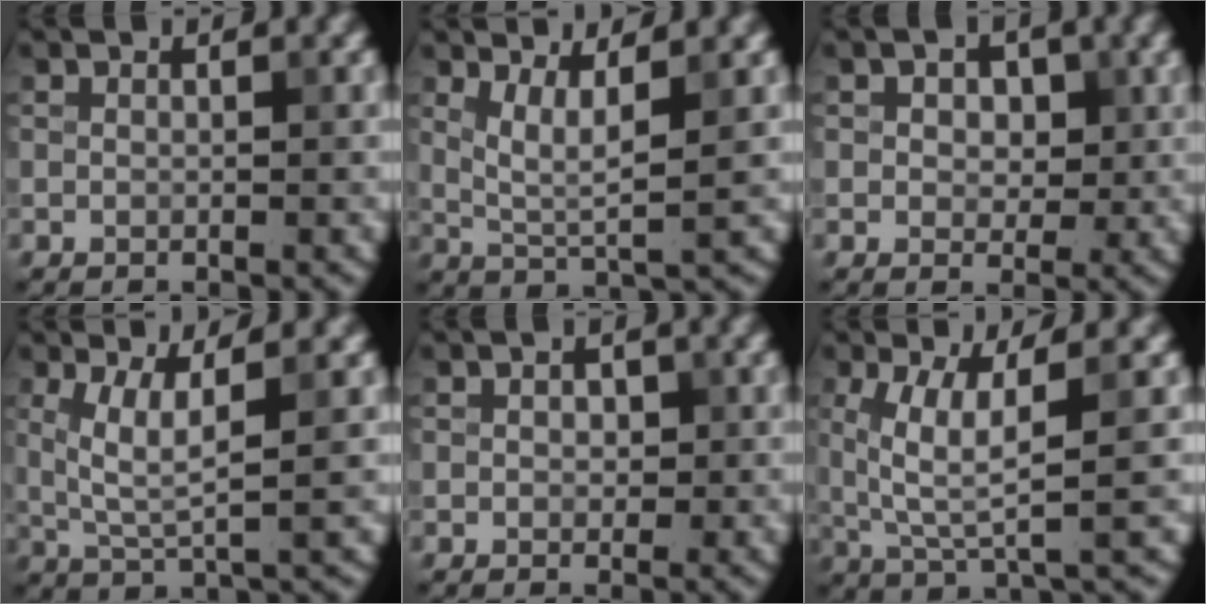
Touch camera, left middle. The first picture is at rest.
{"total": 3.2, "force": [1.2, 0.7, 2.8], "torque": [-0.061, -0.007, 0.029]}
{"total": 2.8, "force": [0.6, 2.0, 1.9], "torque": [-0.025, -0.001, -0.001]}
{"total": 3.9, "force": [0.9, 0.7, 3.7], "torque": [-0.081, -0.004, 0.025]}
{"total": 1.3, "force": [0.1, 0.9, 0.9], "torque": [-0.011, -0.001, -0.001]}
{"total": 5.3, "force": [0.9, 1.1, 5.1], "torque": [-0.111, -0.004, 0.023]}